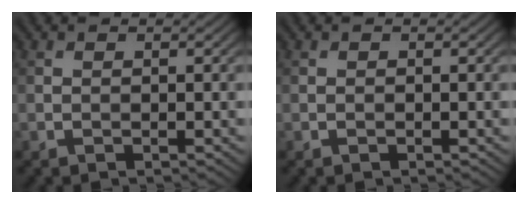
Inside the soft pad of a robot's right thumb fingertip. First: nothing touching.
{"total": 0.0}